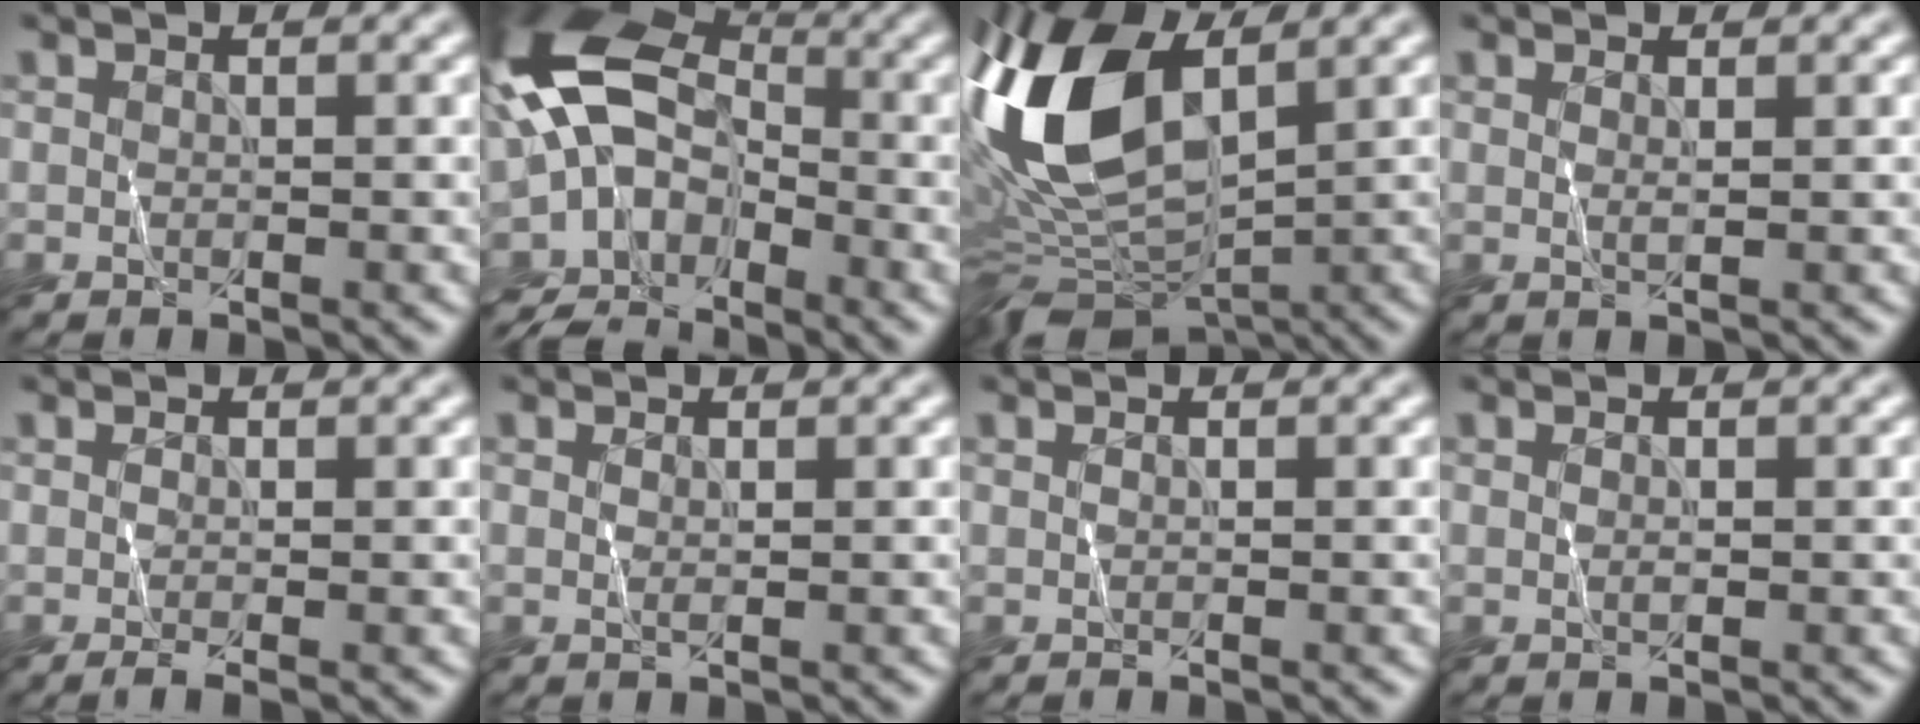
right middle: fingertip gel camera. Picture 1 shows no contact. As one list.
[{"total": 10.6, "force": [-4.1, 6.9, 6.9], "torque": [-0.141, 0.008, -0.098]}, {"total": 13.5, "force": [2.0, 7.0, 11.4], "torque": [-0.254, 0.015, 0.028]}, {"total": 0.9, "force": [0.6, 0.2, 0.6], "torque": [-0.009, 0.001, 0.006]}, {"total": 1.6, "force": [-0.2, 0.5, 1.5], "torque": [-0.016, 0.002, -0.002]}, {"total": 0.7, "force": [0.6, 0.1, 0.3], "torque": [-0.007, 0.000, 0.006]}, {"total": 0.6, "force": [0.4, 0.3, 0.4], "torque": [-0.003, -0.001, 0.003]}, {"total": 0.5, "force": [0.4, 0.1, 0.3], "torque": [-0.007, 0.004, 0.005]}]